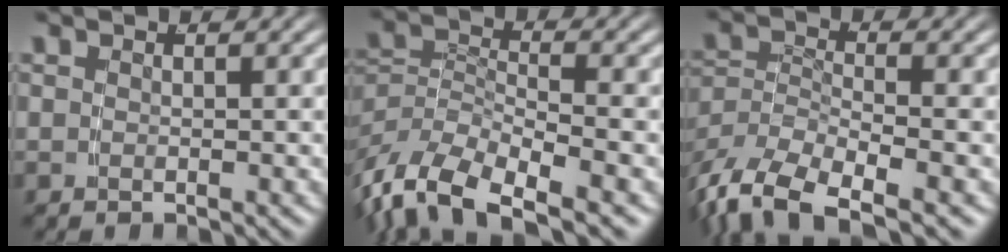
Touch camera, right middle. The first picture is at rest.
{"total": 10.0, "force": [-5.2, 6.1, 5.9], "torque": [-0.135, -0.039, -0.073]}
{"total": 9.0, "force": [-5.3, 5.4, 4.9], "torque": [-0.113, -0.036, -0.077]}